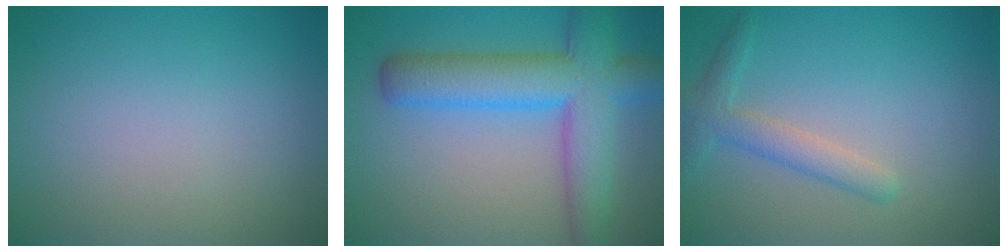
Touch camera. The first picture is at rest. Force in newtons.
{"total": 8.1, "press": 8.1, "slide": 0.3}
{"total": 2.6, "press": 2.6, "slide": 0.1}